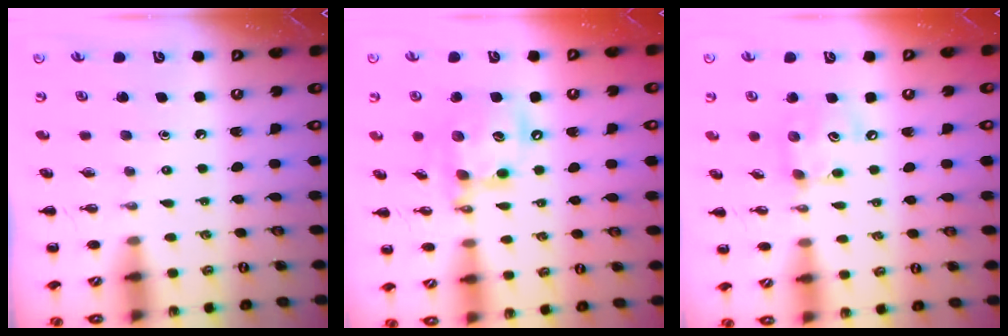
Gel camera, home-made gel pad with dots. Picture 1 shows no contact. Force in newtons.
{"total": 15.4, "press": 15.1, "slide": 2.8}
{"total": 8.4, "press": 8.3, "slide": 0.8}